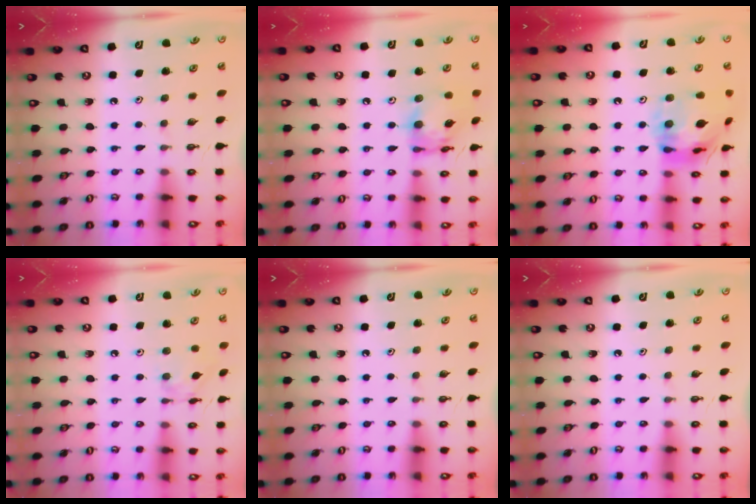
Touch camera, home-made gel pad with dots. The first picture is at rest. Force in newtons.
{"total": 13.5, "press": 13.5, "slide": 1.1}
{"total": 17.5, "press": 17.5, "slide": 1.8}
{"total": 3.8, "press": 3.8, "slide": 0.1}
{"total": 0.0}
{"total": 0.0}